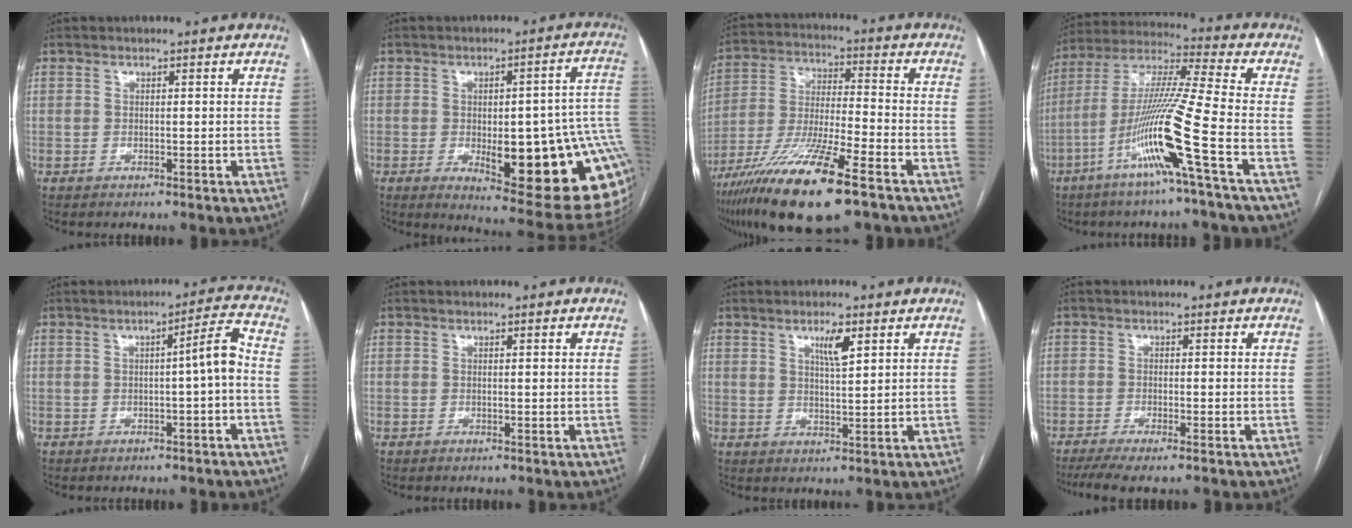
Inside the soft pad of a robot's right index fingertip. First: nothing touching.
{"total": 23.0, "force": [-5.0, 6.2, 21.6], "torque": [-0.172, 0.013, -0.045]}
{"total": 18.2, "force": [-11.2, 2.1, 14.2], "torque": [-0.281, -0.043, -0.202]}
{"total": 15.5, "force": [-6.4, -2.0, 14.0], "torque": [-0.278, -0.011, -0.125]}
{"total": 4.5, "force": [-0.6, -0.1, 4.5], "torque": [-0.062, 0.013, -0.009]}
{"total": 0.0}
{"total": 3.9, "force": [2.1, 0.6, 3.3], "torque": [-0.058, -0.004, 0.037]}
{"total": 5.5, "force": [-4.0, 0.5, 3.6], "torque": [-0.060, -0.013, -0.067]}